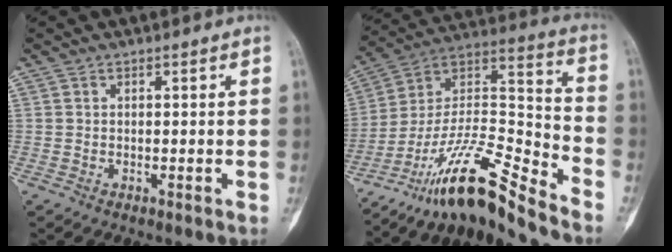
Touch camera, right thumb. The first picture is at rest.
{"total": 18.2, "force": [-15.2, 1.8, 9.8], "torque": [-0.172, 0.114, -0.275]}